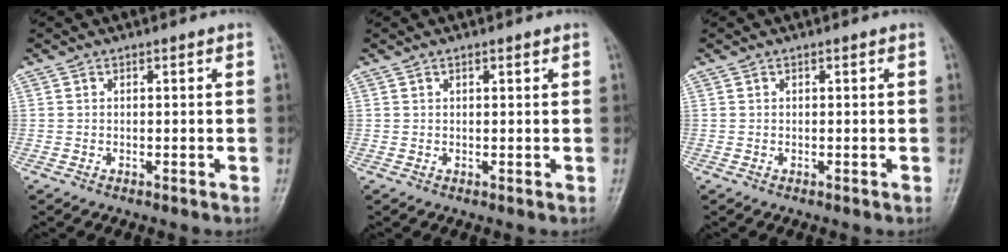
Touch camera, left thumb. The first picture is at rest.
{"total": 0.9, "force": [0.6, 0.3, 0.6], "torque": [-0.009, -0.001, 0.010]}
{"total": 0.0}